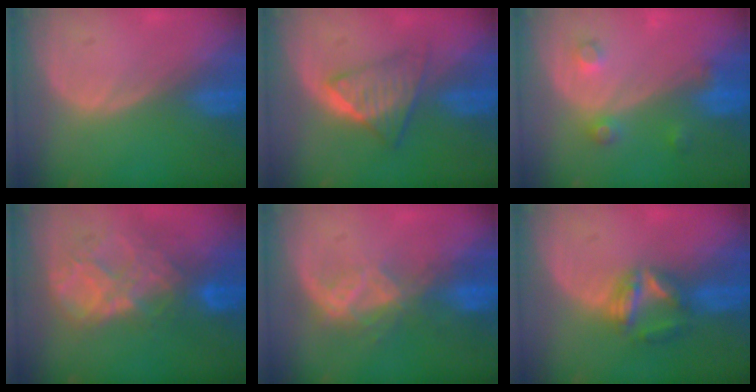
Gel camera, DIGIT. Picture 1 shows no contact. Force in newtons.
{"total": 6.4, "press": 5.6, "slide": 3.1}
{"total": 3.7, "press": 3.4, "slide": 1.5}
{"total": 9.0, "press": 7.7, "slide": 4.7}
{"total": 6.7, "press": 5.7, "slide": 3.5}
{"total": 5.7, "press": 5.4, "slide": 1.9}